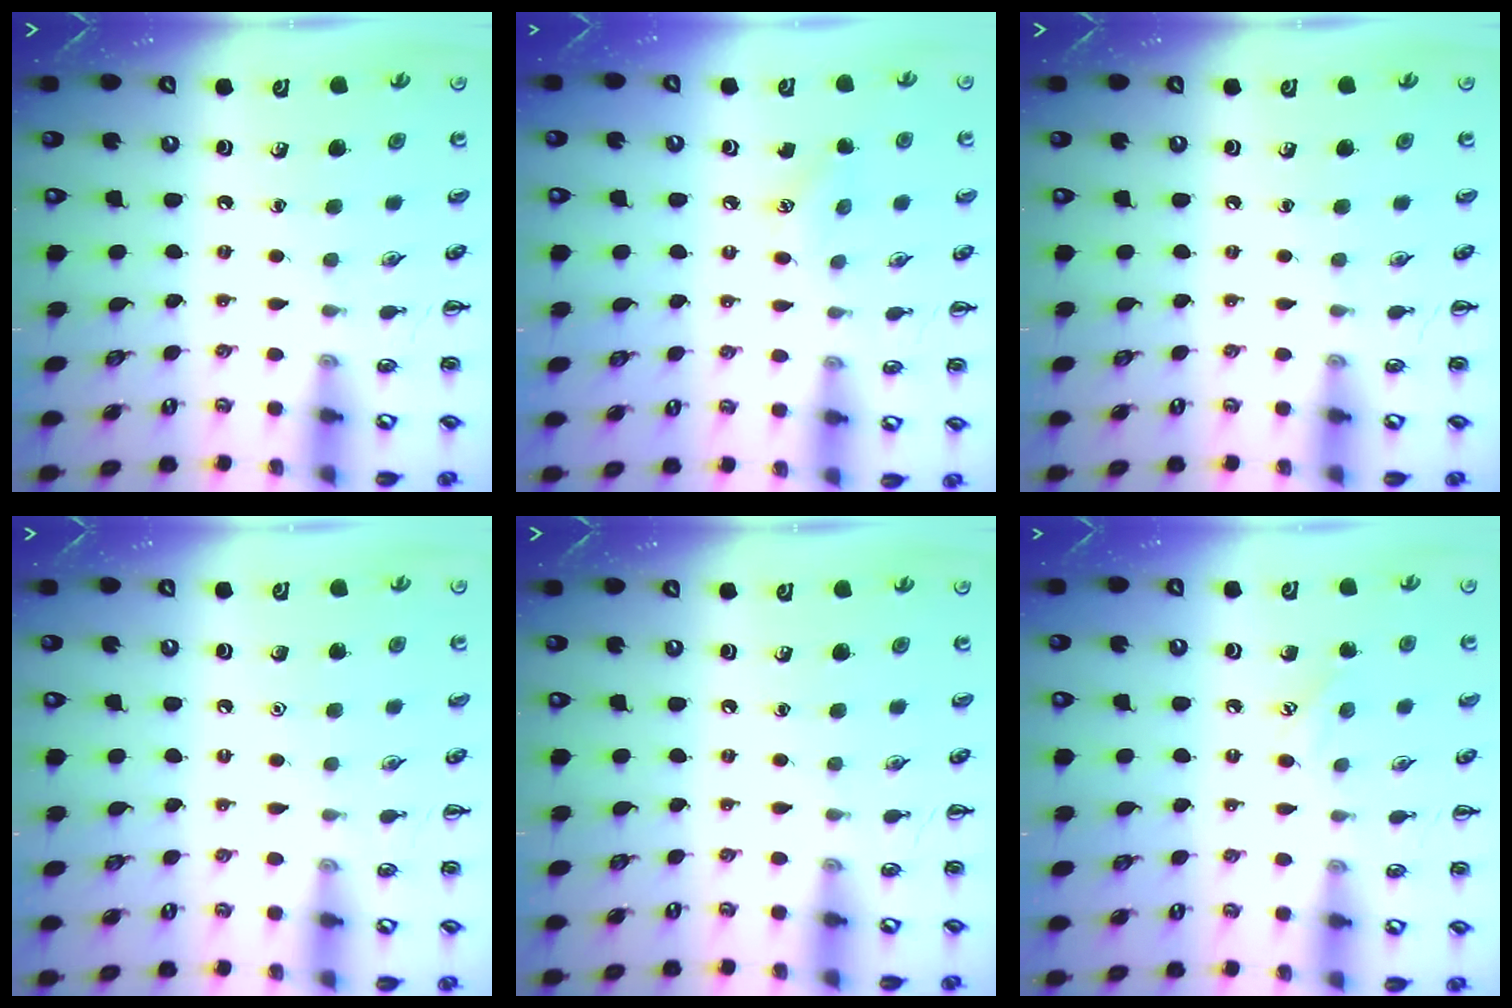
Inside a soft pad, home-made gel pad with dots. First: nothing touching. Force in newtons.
{"total": 4.8, "press": 4.6, "slide": 1.3}
{"total": 0.0}
{"total": 1.6, "press": 1.5, "slide": 0.1}
{"total": 0.0}
{"total": 6.5, "press": 6.4, "slide": 1.2}